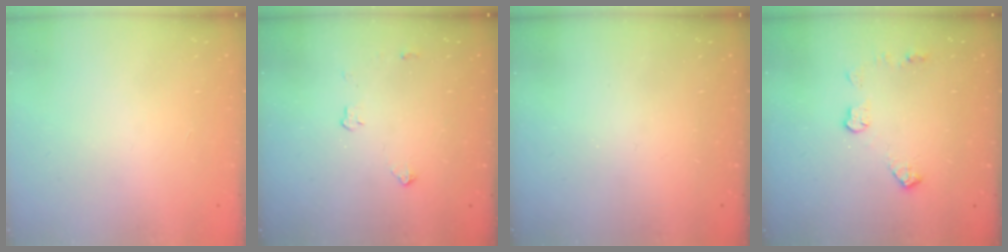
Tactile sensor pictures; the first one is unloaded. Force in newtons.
{"total": 3.2, "press": 3.1, "slide": 0.5}
{"total": 0.0}
{"total": 7.4, "press": 7.4, "slide": 0.3}